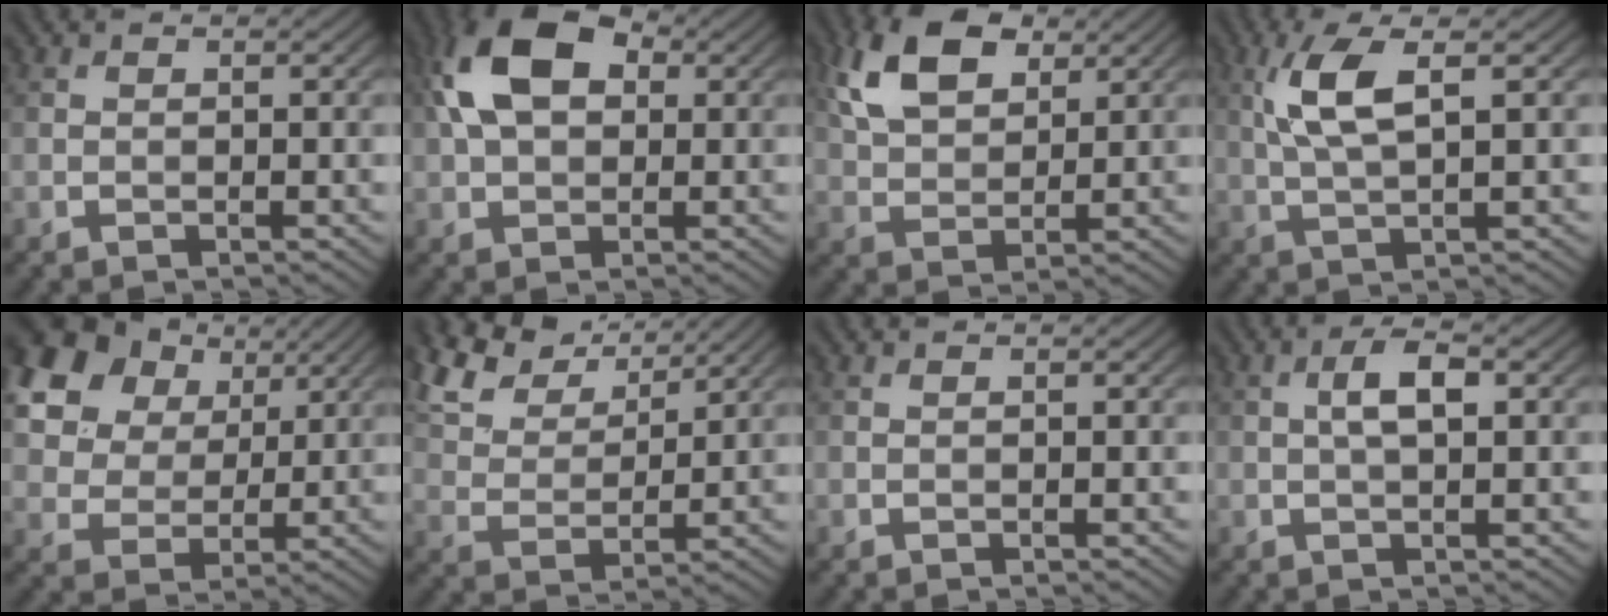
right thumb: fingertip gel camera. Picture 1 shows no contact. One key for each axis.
{"total": 10.4, "fx": 2.4, "fy": 6.6, "fz": 7.6, "tx": -0.169, "ty": 0.024, "tz": 0.034}
{"total": 9.9, "fx": 4.8, "fy": 5.7, "fz": 6.6, "tx": -0.156, "ty": 0.013, "tz": 0.093}
{"total": 6.2, "fx": 1.9, "fy": 1.7, "fz": 5.6, "tx": -0.126, "ty": 0.007, "tz": 0.038}
{"total": 15.5, "fx": 7.9, "fy": 10.7, "fz": 8.0, "tx": -0.230, "ty": 0.045, "tz": 0.163}
{"total": 10.7, "fx": 8.1, "fy": 4.4, "fz": 5.4, "tx": -0.151, "ty": 0.016, "tz": 0.144}
{"total": 0.0}
{"total": 3.4, "fx": 0.5, "fy": 1.1, "fz": 3.2, "tx": -0.062, "ty": 0.008, "tz": 0.006}